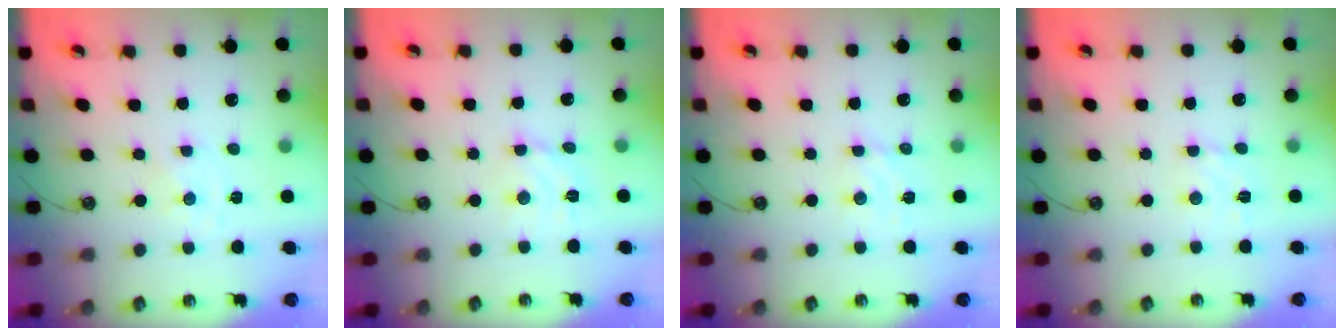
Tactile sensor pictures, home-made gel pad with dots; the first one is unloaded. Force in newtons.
{"total": 6.1, "press": 6.1, "slide": 0.4}
{"total": 3.1, "press": 3.1, "slide": 0.1}
{"total": 3.1, "press": 3.1, "slide": 0.4}